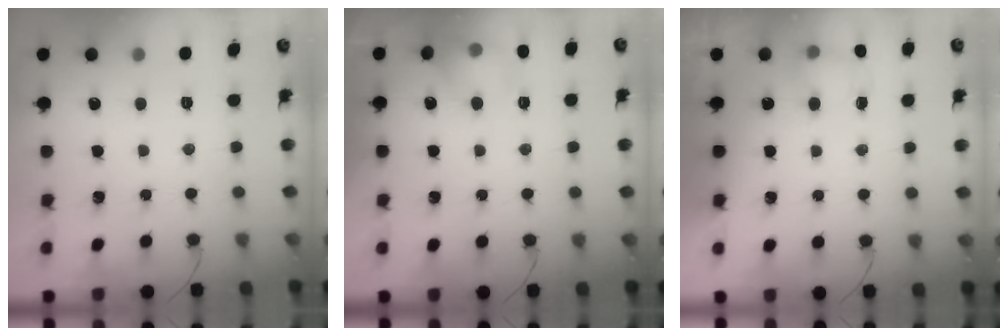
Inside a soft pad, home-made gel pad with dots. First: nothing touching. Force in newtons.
{"total": 9.3, "press": 9.1, "slide": 1.6}
{"total": 4.3, "press": 4.2, "slide": 0.7}